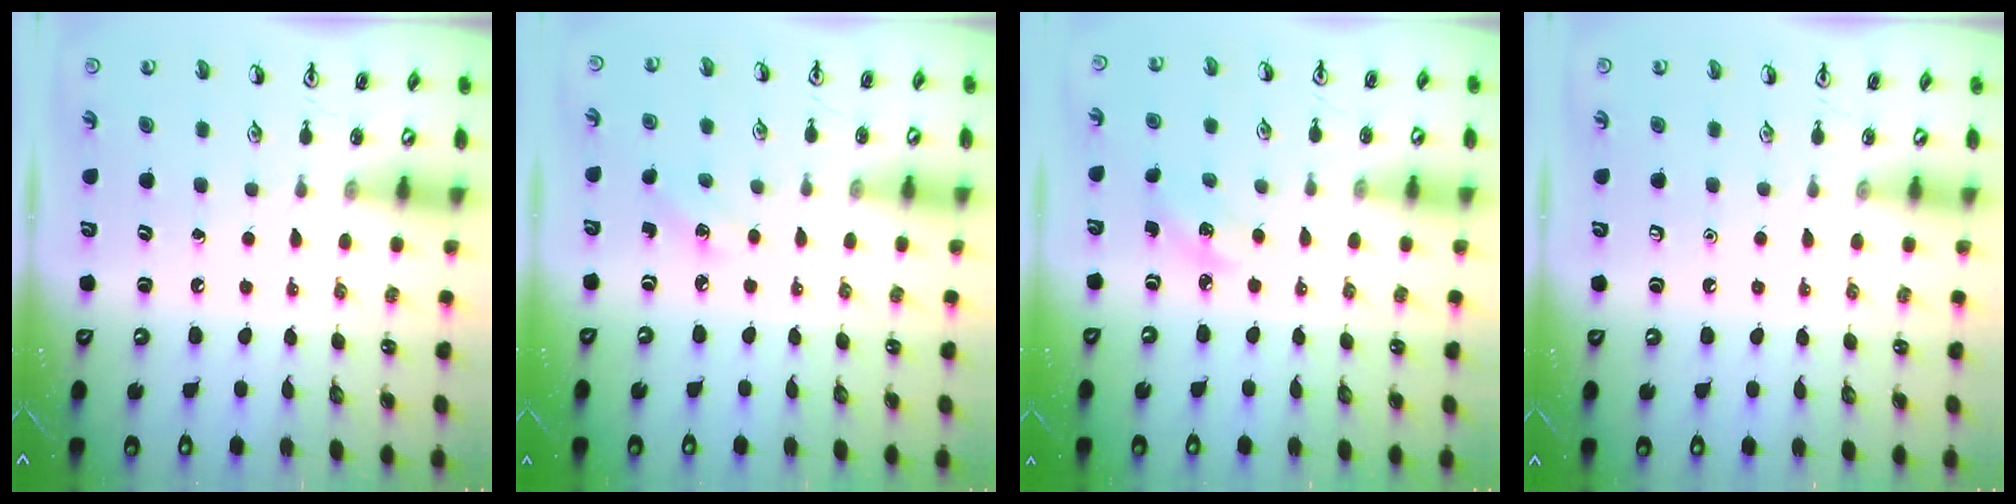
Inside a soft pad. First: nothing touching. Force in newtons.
{"total": 2.4, "press": 2.3, "slide": 0.9}
{"total": 3.5, "press": 3.2, "slide": 1.3}
{"total": 0.0}